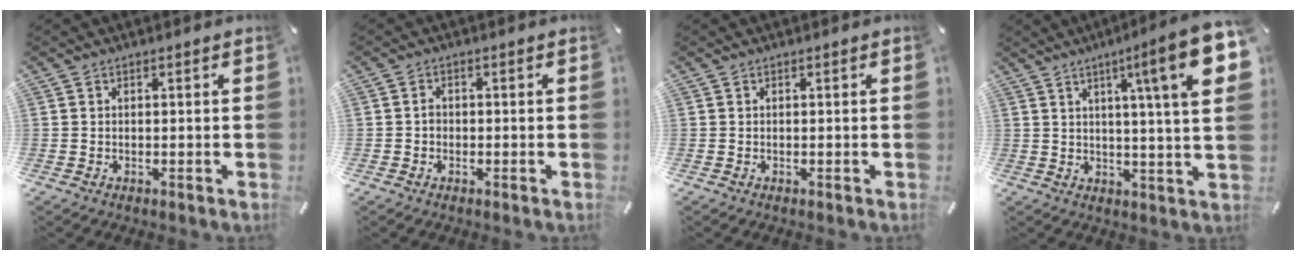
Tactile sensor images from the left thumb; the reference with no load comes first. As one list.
[{"total": 1.4, "force": [-0.3, 1.2, 0.8], "torque": [-0.016, 0.006, -0.007]}, {"total": 0.0}, {"total": 16.9, "force": [6.6, 1.4, 15.5], "torque": [-0.233, -0.032, 0.085]}]